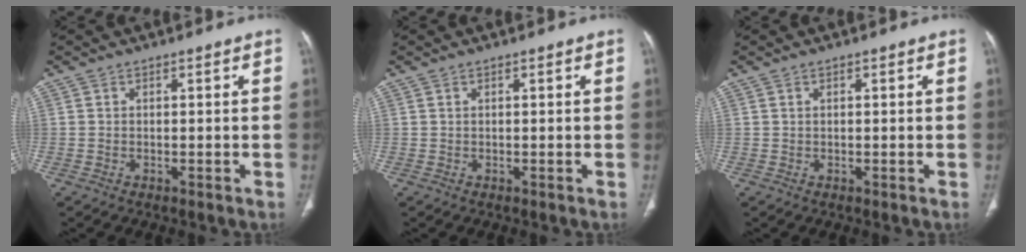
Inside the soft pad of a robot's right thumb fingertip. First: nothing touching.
{"total": 0.0}
{"total": 0.0}